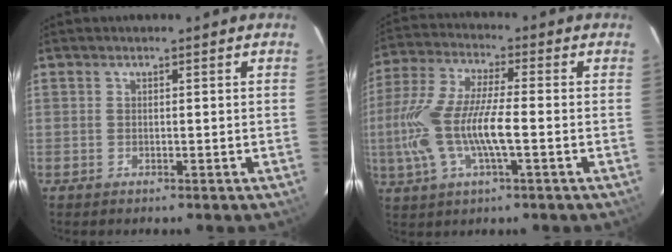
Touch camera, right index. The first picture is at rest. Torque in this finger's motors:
{"motor_torque": [0.96, -0.23, 0.92, 0.21]}